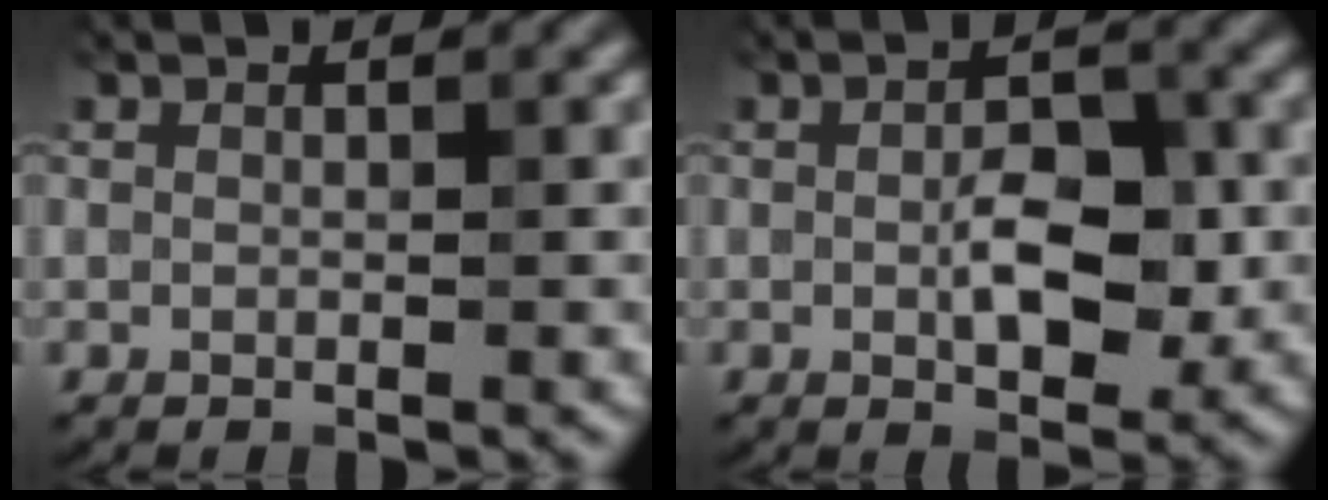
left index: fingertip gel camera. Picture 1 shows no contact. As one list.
[{"total": 4.7, "force": [-0.4, 2.3, 4.1], "torque": [-0.076, 0.000, -0.003]}]